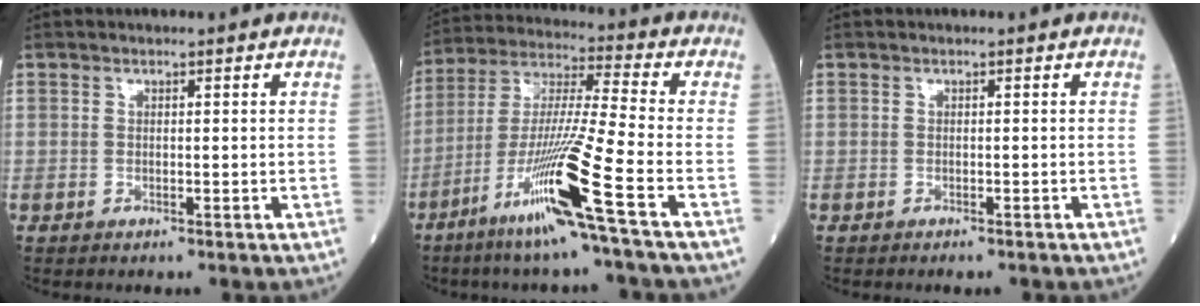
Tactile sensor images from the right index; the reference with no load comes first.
{"total": 15.3, "force": [-7.5, -2.2, 13.2], "torque": [-0.262, -0.028, -0.146]}
{"total": 1.3, "force": [-1.2, 0.2, 0.5], "torque": [-0.011, -0.003, -0.014]}